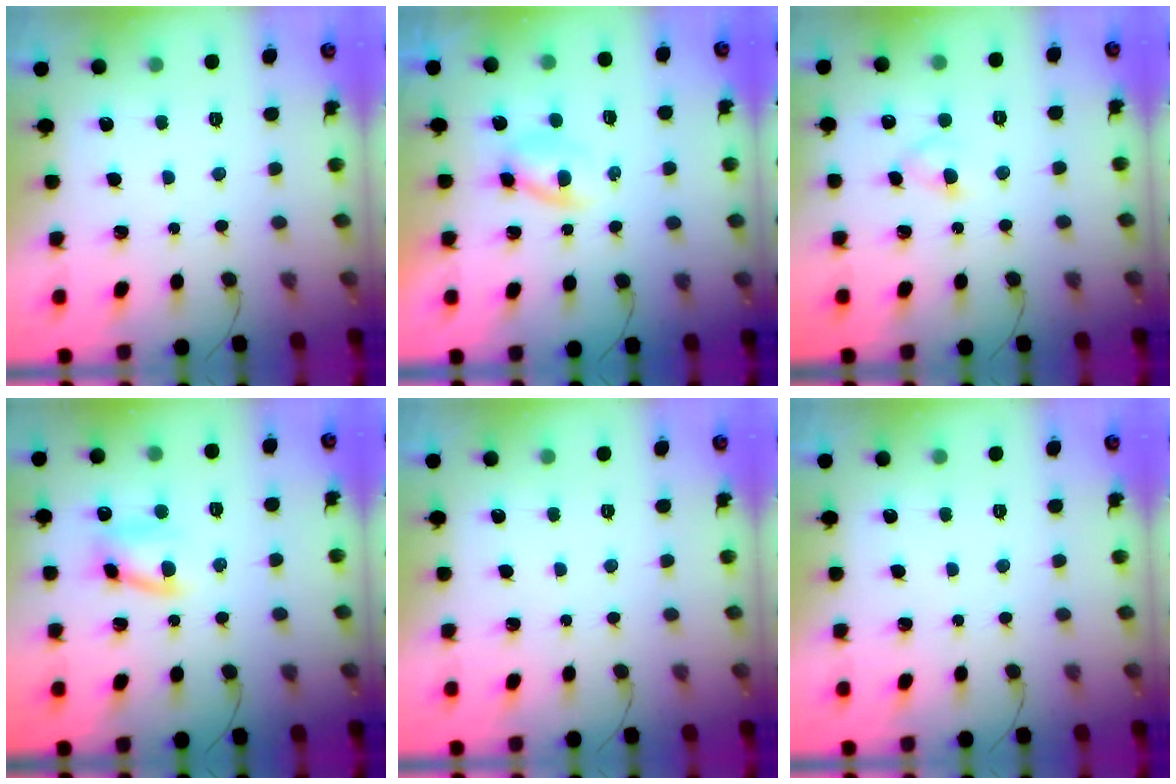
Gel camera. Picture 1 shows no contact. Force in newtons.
{"total": 2.2, "press": 2.0, "slide": 1.0}
{"total": 2.5, "press": 2.2, "slide": 1.2}
{"total": 8.1, "press": 8.1, "slide": 0.6}
{"total": 0.0}
{"total": 0.0}